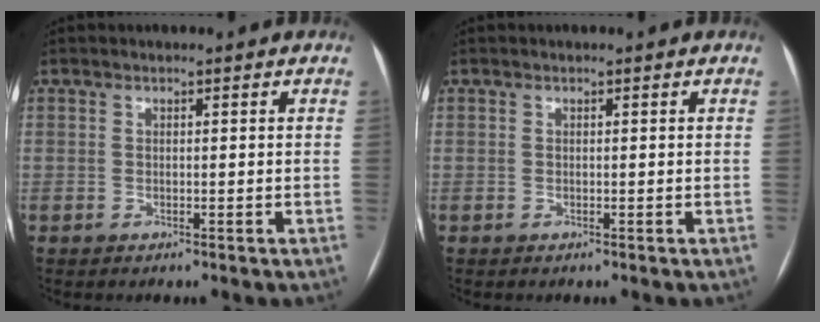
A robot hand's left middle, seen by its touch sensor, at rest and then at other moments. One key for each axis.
{"total": 0.0}